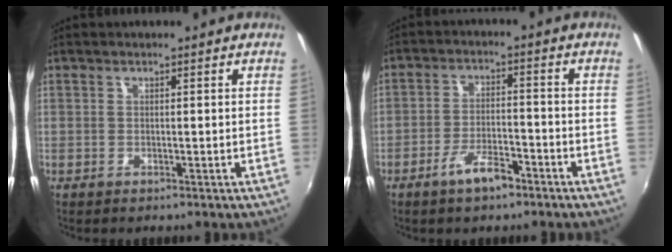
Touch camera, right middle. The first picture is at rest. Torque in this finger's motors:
{"motor_torque": [0.84, -0.73, 0.32, 0.15]}